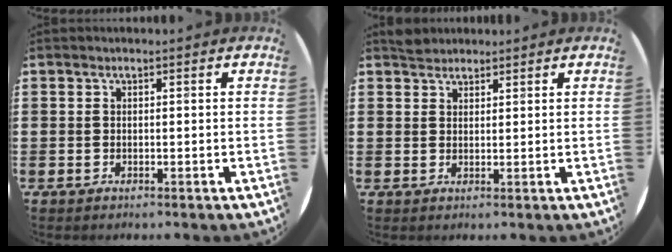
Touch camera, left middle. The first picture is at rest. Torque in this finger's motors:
{"motor_torque": [0.48, -0.72, 0.00, 0.02]}